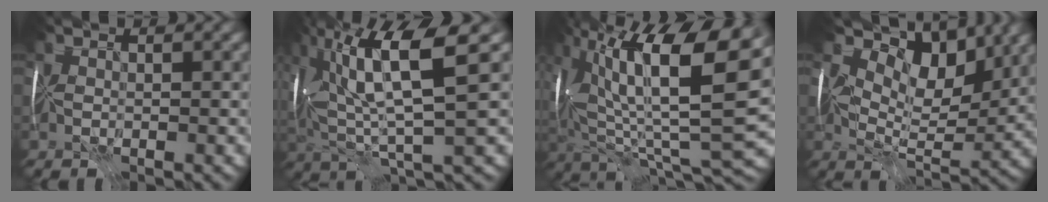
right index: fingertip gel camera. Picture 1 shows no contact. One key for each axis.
{"total": 10.3, "fx": 2.9, "fy": 2.2, "fz": 9.6, "tx": -0.190, "ty": 0.008, "tz": 0.055}
{"total": 16.7, "fx": 4.5, "fy": 6.1, "fz": 14.9, "tx": -0.286, "ty": 0.013, "tz": 0.075}
{"total": 8.1, "fx": 4.1, "fy": 4.3, "fz": 5.5, "tx": -0.081, "ty": -0.010, "tz": 0.065}